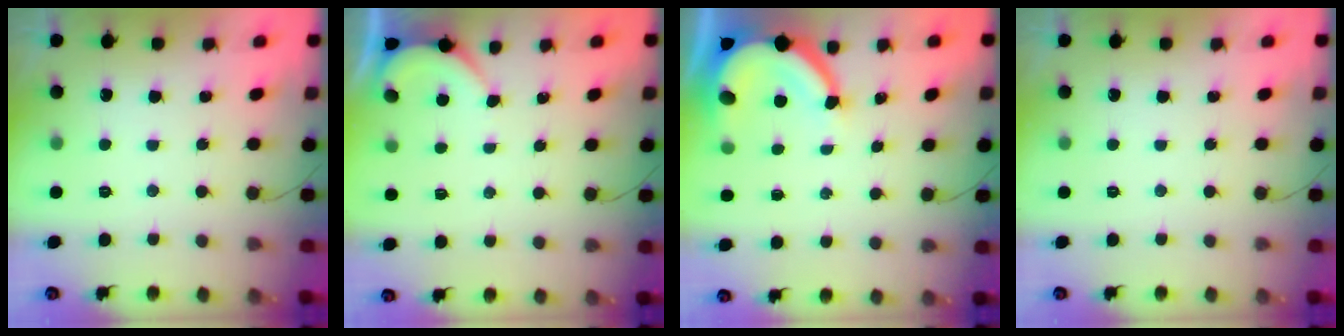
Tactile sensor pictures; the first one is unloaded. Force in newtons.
{"total": 1.4, "press": 1.4, "slide": 0.2}
{"total": 8.5, "press": 8.5, "slide": 0.8}
{"total": 0.0}